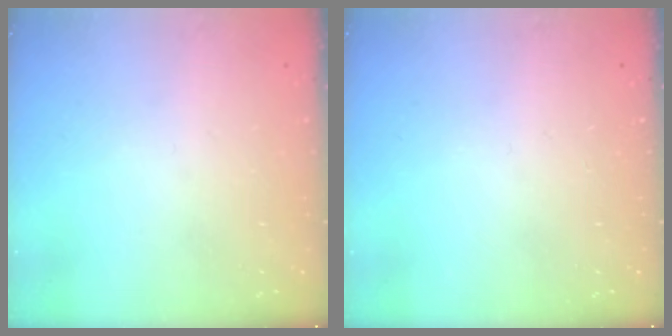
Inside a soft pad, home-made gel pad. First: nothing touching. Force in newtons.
{"total": 0.0}